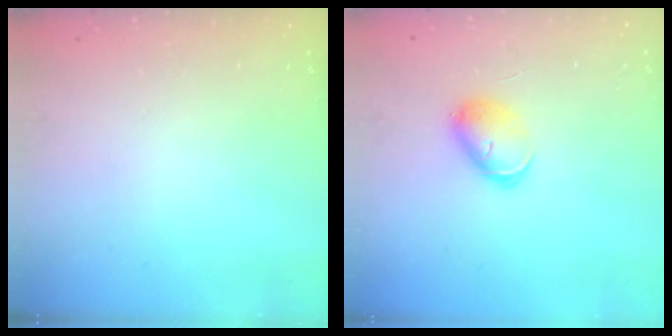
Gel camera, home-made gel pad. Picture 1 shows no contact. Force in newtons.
{"total": 6.2, "press": 6.2, "slide": 0.1}